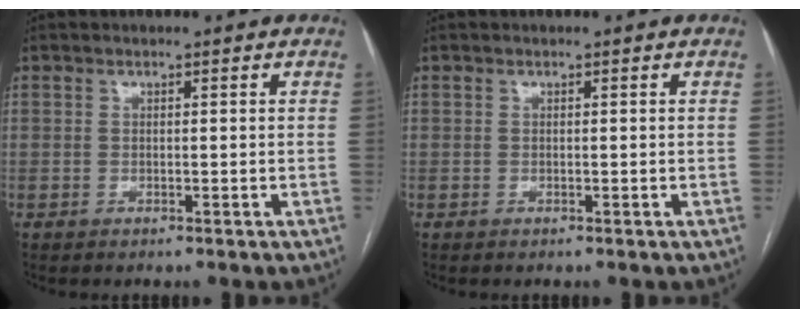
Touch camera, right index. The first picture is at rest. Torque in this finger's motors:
{"motor_torque": [0.00, 0.00, 0.02, 0.00]}